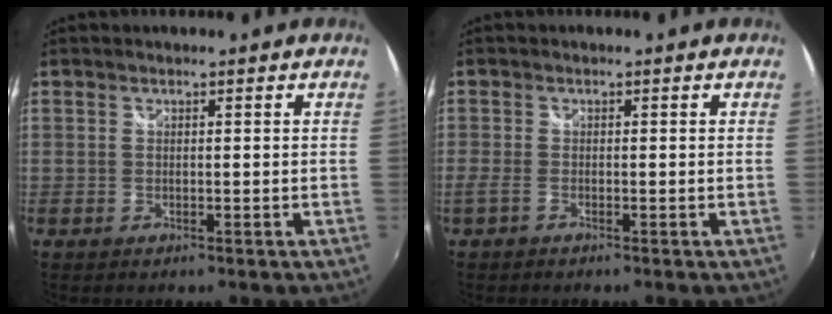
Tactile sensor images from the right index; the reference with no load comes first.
{"total": 1.6, "force": [-1.2, 0.4, 1.0], "torque": [-0.026, -0.005, -0.026]}